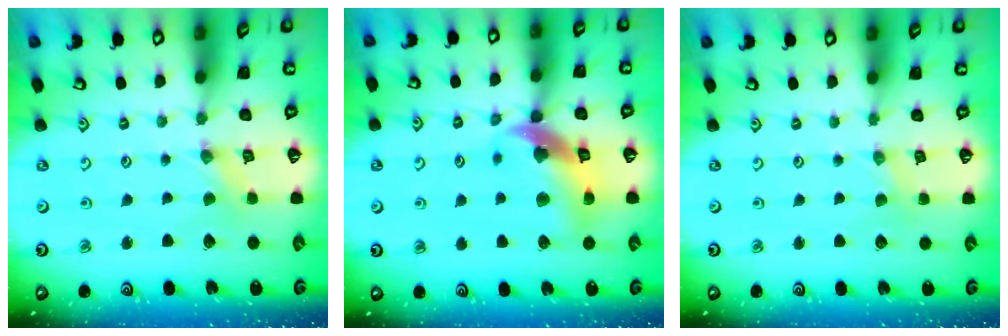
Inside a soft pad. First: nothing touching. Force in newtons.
{"total": 14.0, "press": 13.9, "slide": 2.0}
{"total": 0.0}